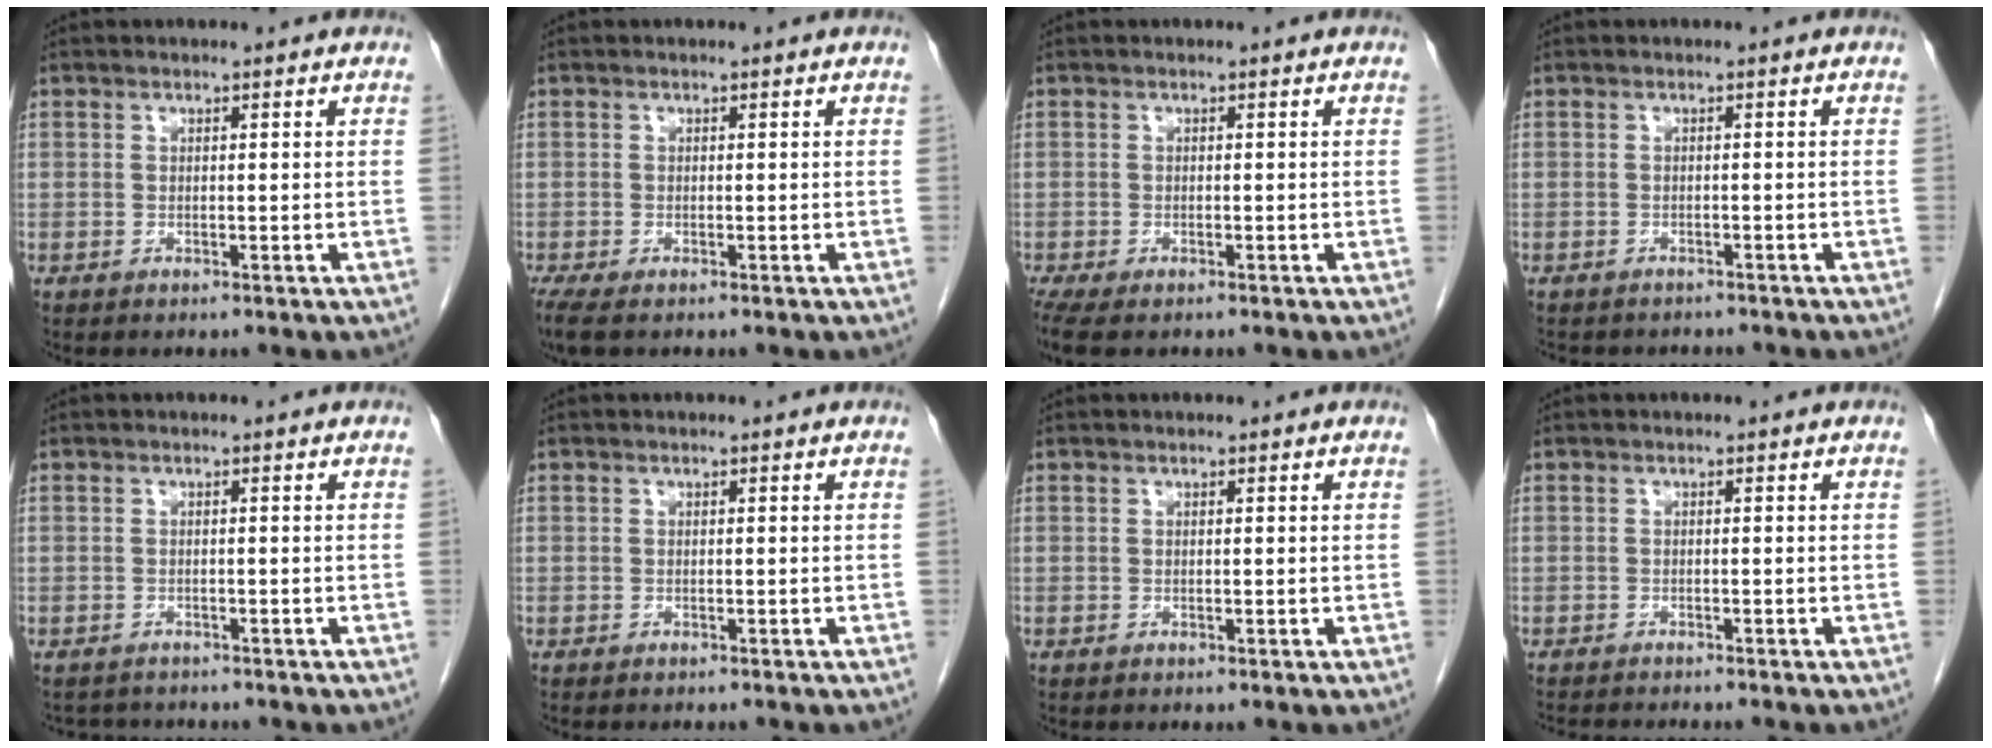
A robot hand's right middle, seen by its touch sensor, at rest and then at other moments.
{"total": 3.4, "force": [-2.4, 1.0, 2.1], "torque": [-0.044, -0.014, -0.038]}
{"total": 5.4, "force": [-3.9, 2.1, 3.1], "torque": [-0.062, -0.016, -0.063]}
{"total": 6.2, "force": [-5.5, 2.3, 1.6], "torque": [-0.025, 0.001, -0.066]}
{"total": 2.9, "force": [-2.7, 1.0, 0.0], "torque": [0.002, -0.004, -0.038]}
{"total": 2.1, "force": [-1.9, 0.5, 0.7], "torque": [-0.012, -0.003, -0.020]}
{"total": 0.0}
{"total": 4.8, "force": [-4.5, 0.3, 1.7], "torque": [-0.016, -0.011, -0.067]}